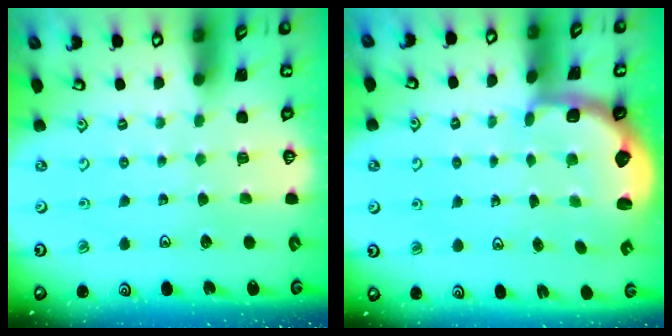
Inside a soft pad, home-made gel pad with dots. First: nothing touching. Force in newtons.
{"total": 2.6, "press": 1.9, "slide": 1.7}